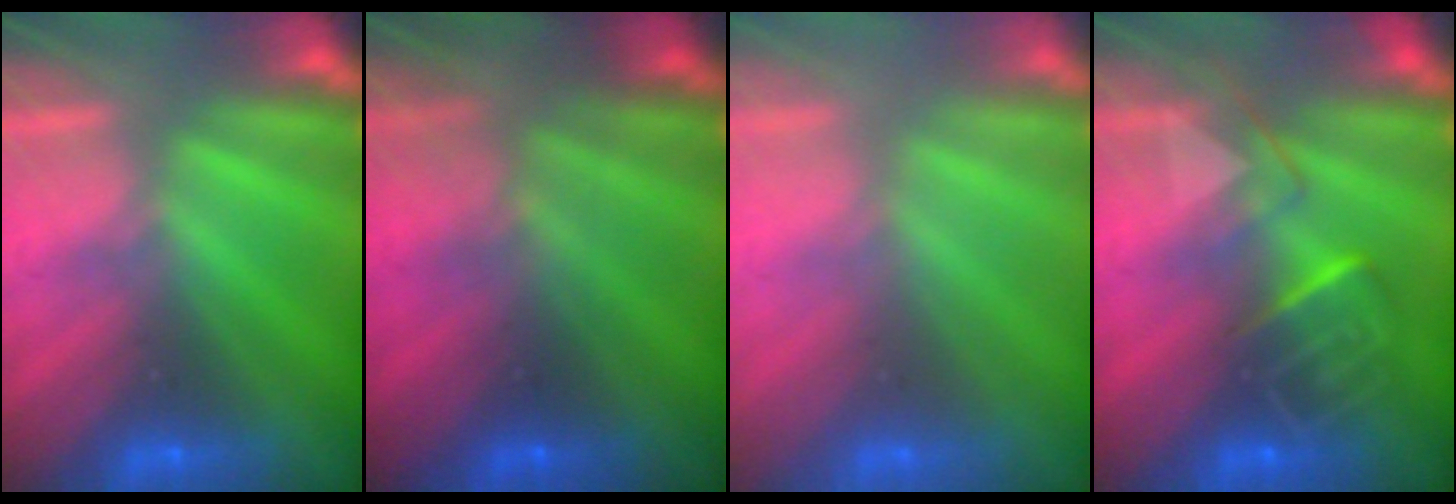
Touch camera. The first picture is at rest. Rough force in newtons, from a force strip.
{"total": 7.3}
{"total": 2.4}
{"total": 9.2}